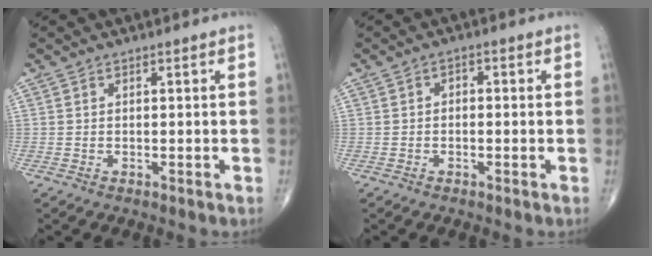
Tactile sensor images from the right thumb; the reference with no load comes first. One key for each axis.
{"total": 1.5, "fx": -0.2, "fy": 1.1, "fz": 1.1, "tx": -0.004, "ty": 0.006, "tz": -0.011}